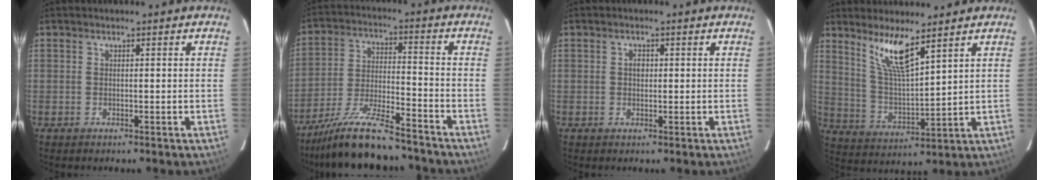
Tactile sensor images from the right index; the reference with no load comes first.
{"total": 15.9, "force": [-13.9, 2.4, 7.5], "torque": [-0.158, -0.023, -0.236]}
{"total": 1.4, "force": [0.1, 1.1, 0.8], "torque": [-0.013, 0.005, 0.001]}
{"total": 9.5, "force": [6.7, 1.2, 6.6], "torque": [-0.123, -0.007, 0.140]}